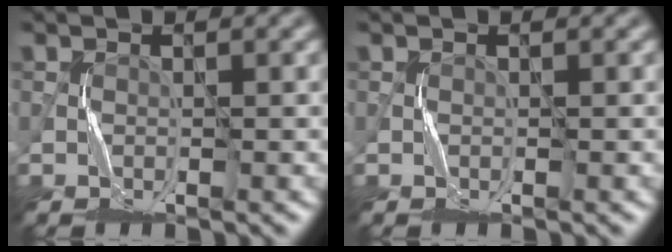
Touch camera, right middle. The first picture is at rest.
{"total": 0.0}